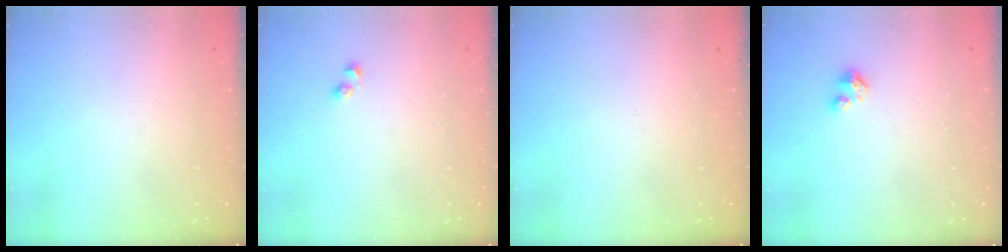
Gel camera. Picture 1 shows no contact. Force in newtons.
{"total": 2.1, "press": 1.7, "slide": 1.2}
{"total": 0.0}
{"total": 2.3, "press": 2.3, "slide": 0.3}